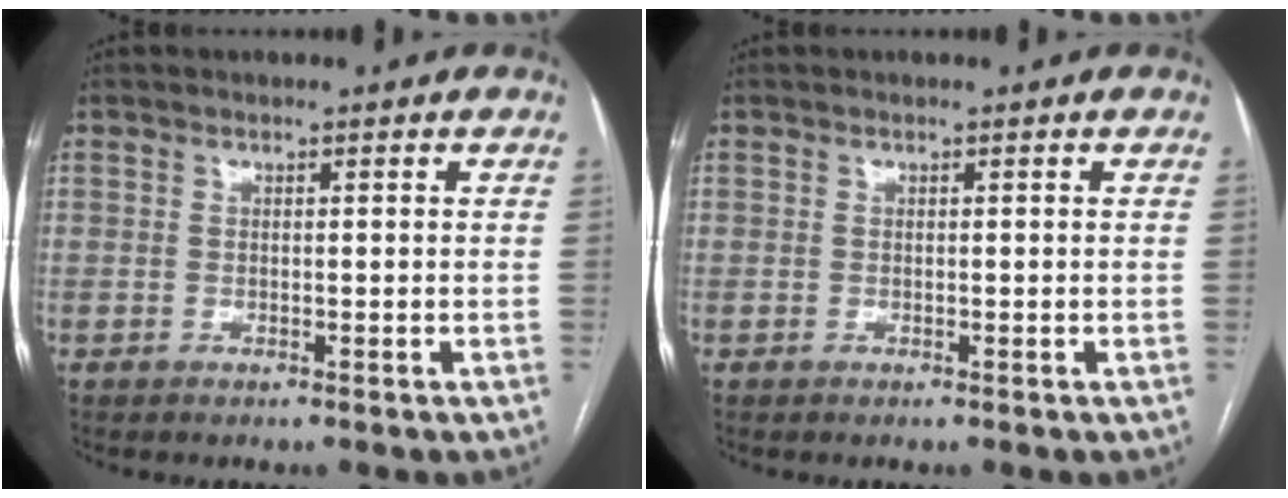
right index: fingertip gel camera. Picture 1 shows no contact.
{"total": 0.0}